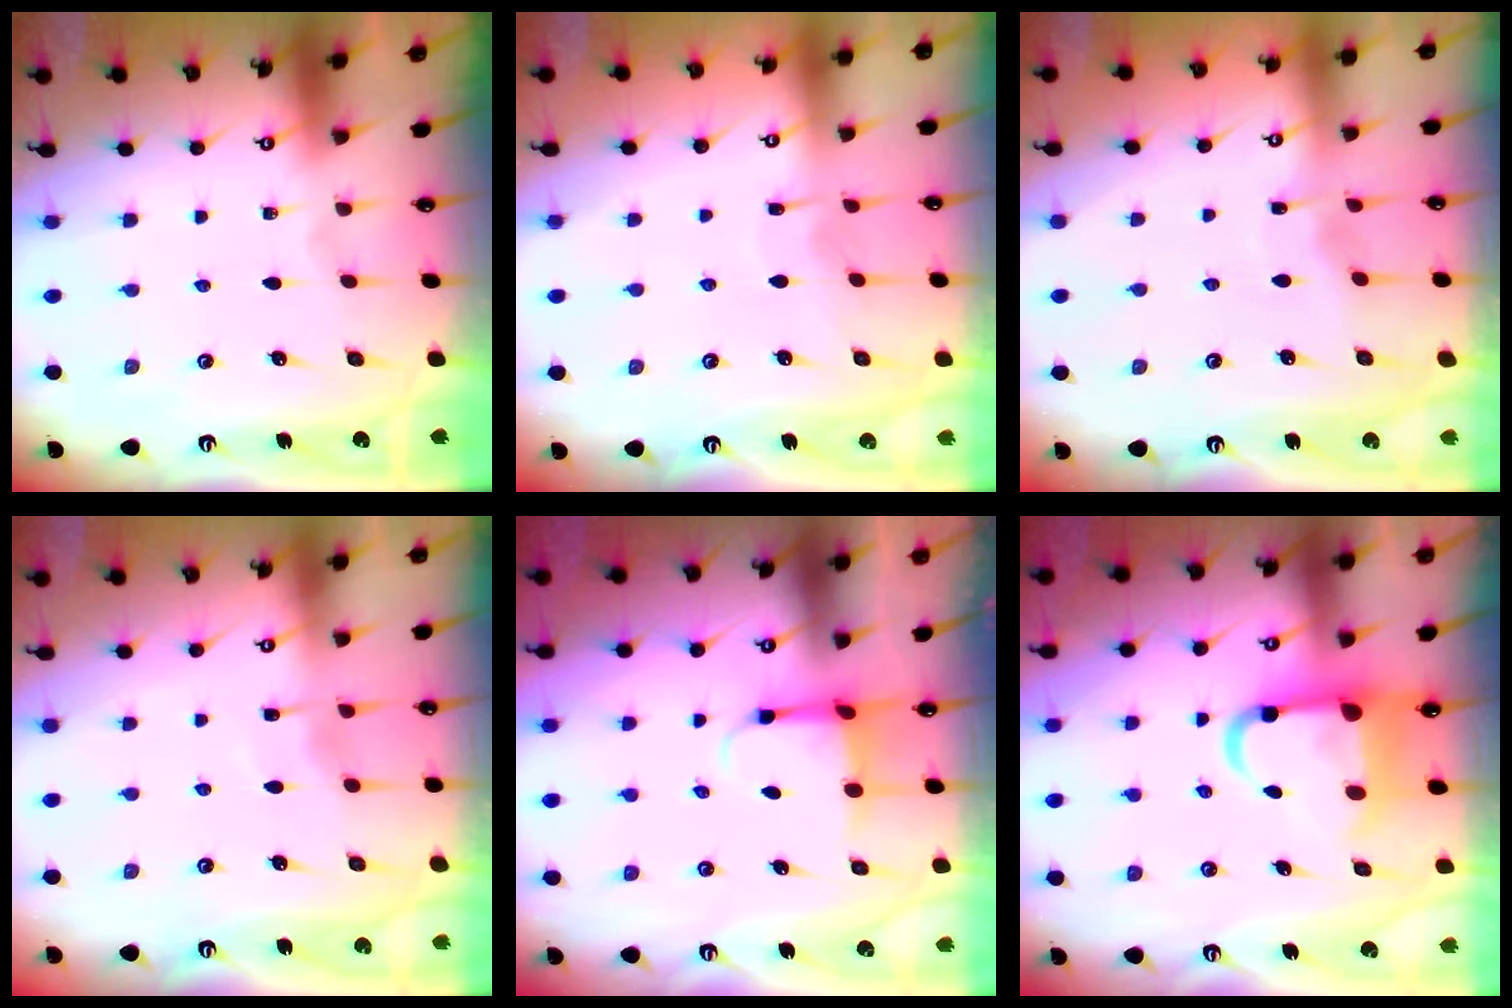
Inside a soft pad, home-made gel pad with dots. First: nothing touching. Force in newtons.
{"total": 4.7, "press": 4.7, "slide": 0.5}
{"total": 3.0, "press": 3.0, "slide": 0.3}
{"total": 5.3, "press": 5.3, "slide": 0.4}
{"total": 3.9, "press": 3.7, "slide": 1.3}
{"total": 8.8, "press": 8.4, "slide": 2.4}